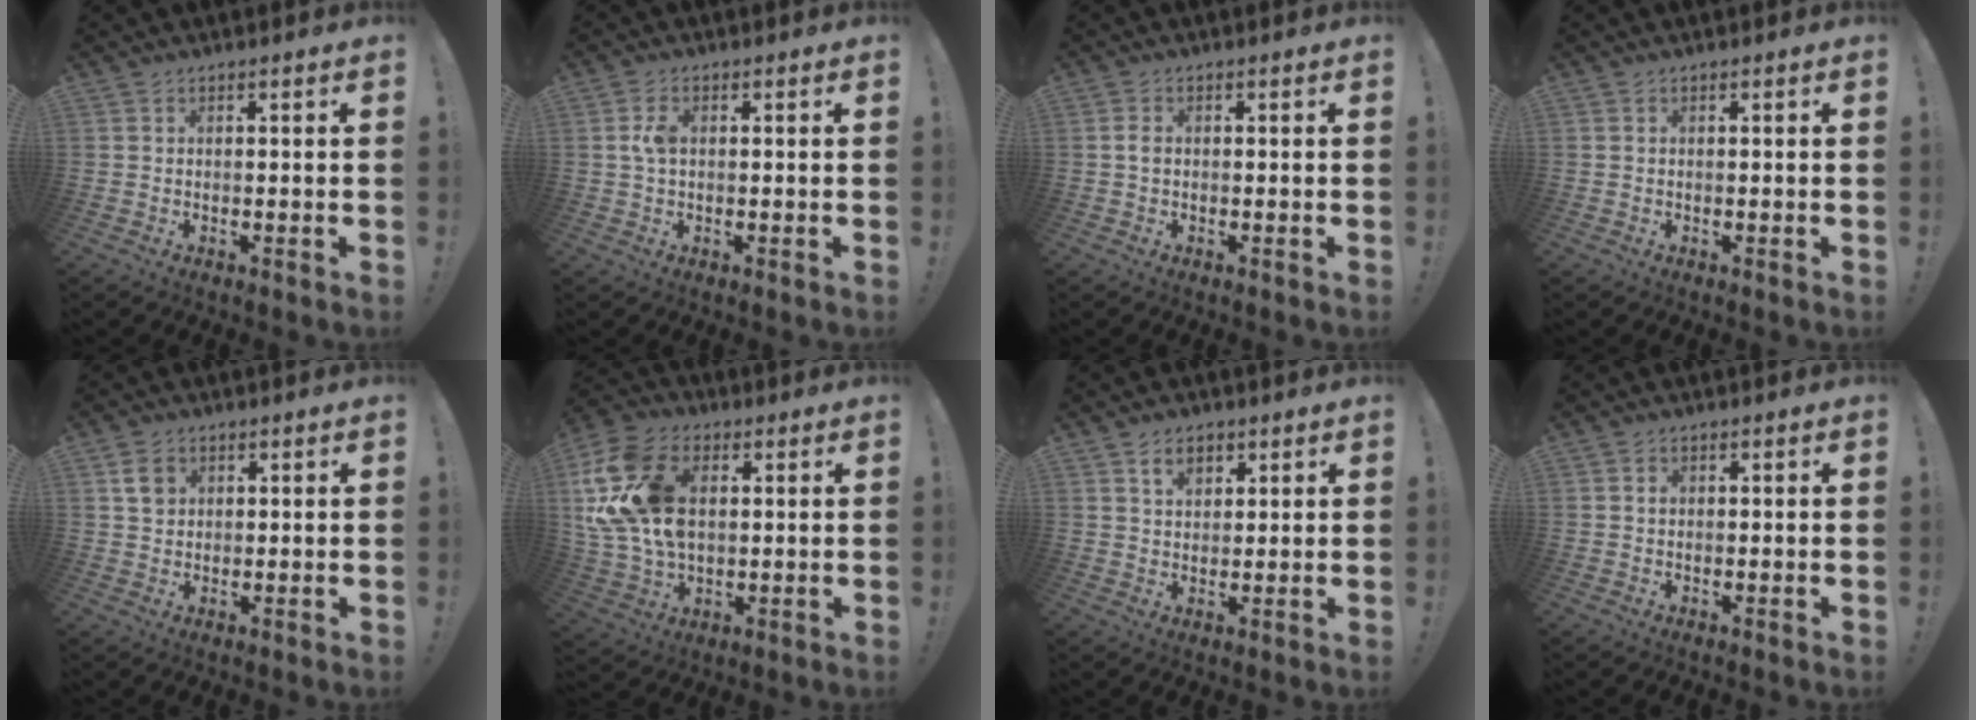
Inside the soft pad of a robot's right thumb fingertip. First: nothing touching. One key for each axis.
{"total": 4.1, "fx": 0.5, "fy": 2.4, "fz": 3.3, "tx": -0.073, "ty": 0.007, "tz": 0.008}
{"total": 1.7, "fx": 0.1, "fy": 1.0, "fz": 1.3, "tx": -0.027, "ty": 0.004, "tz": 0.001}
{"total": 0.0}
{"total": 4.8, "fx": 1.9, "fy": 3.9, "fz": 2.0, "tx": -0.017, "ty": -0.003, "tz": 0.034}
{"total": 21.2, "fx": 4.6, "fy": 14.7, "fz": 14.6, "tx": -0.278, "ty": -0.005, "tz": 0.089}
{"total": 5.5, "fx": 2.9, "fy": 3.7, "fz": 2.7, "tx": -0.037, "ty": -0.006, "tz": 0.051}
{"total": 0.9, "fx": 0.2, "fy": 0.8, "fz": 0.3, "tx": 0.010, "ty": -0.004, "tz": 0.001}